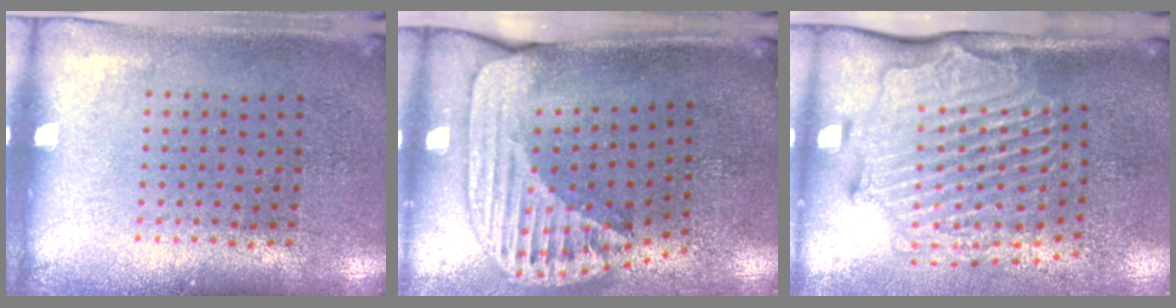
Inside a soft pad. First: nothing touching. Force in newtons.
{"total": 2.6, "press": 1.8, "slide": 1.8}
{"total": 2.9, "press": 2.2, "slide": 1.9}